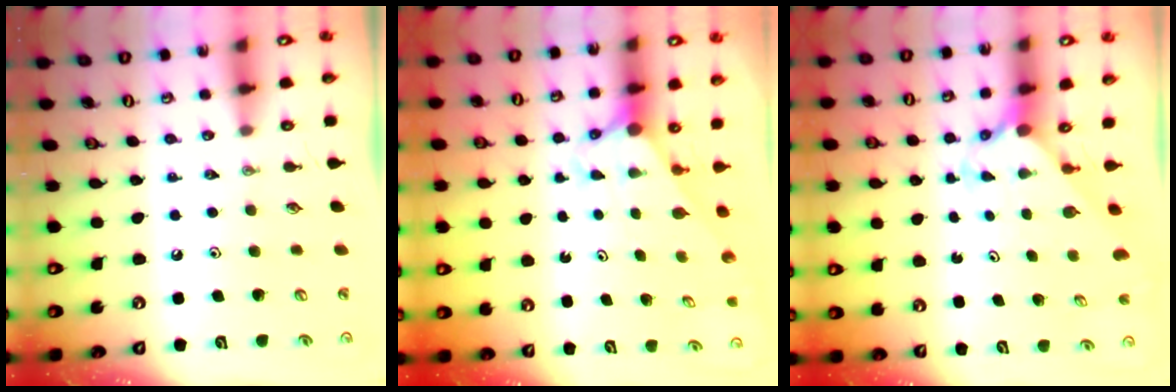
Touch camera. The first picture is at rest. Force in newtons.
{"total": 2.9, "press": 2.9, "slide": 0.1}
{"total": 2.2, "press": 2.2, "slide": 0.2}